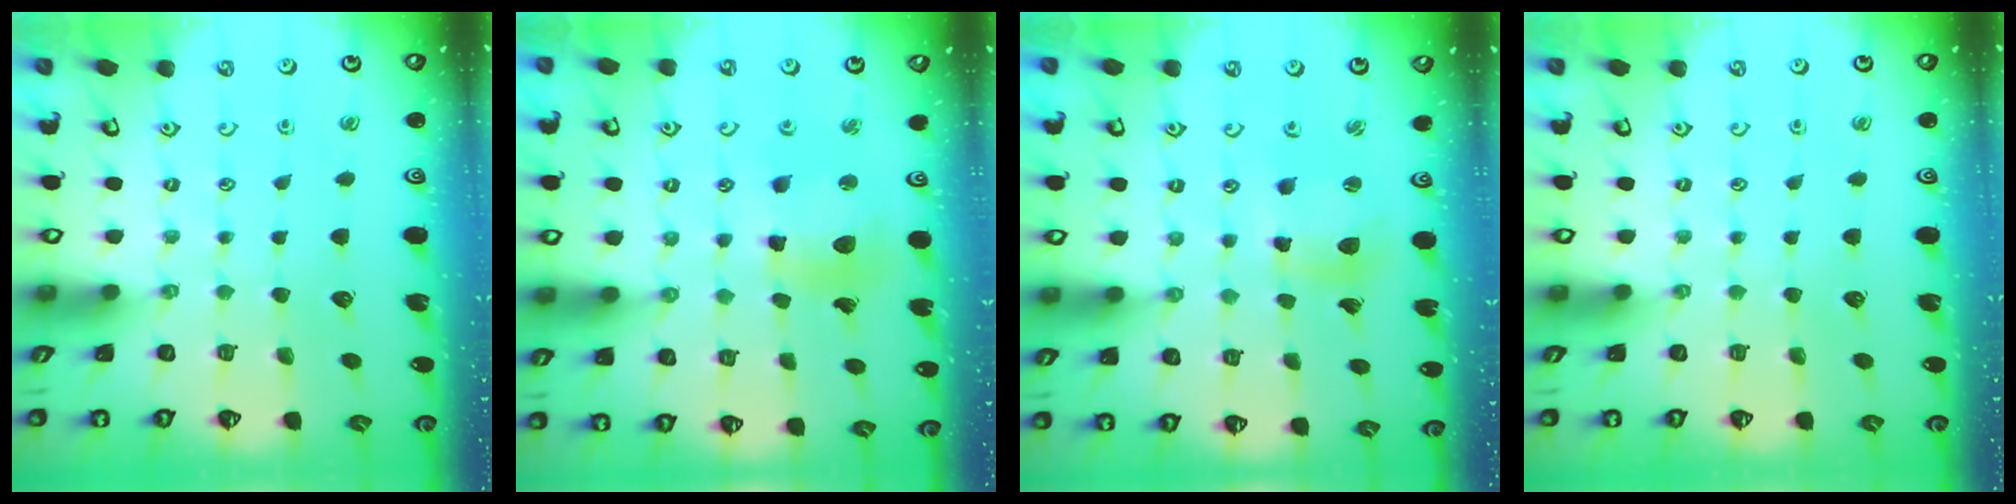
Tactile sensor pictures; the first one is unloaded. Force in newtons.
{"total": 12.1, "press": 11.8, "slide": 2.4}
{"total": 9.7, "press": 9.6, "slide": 1.2}
{"total": 0.0}